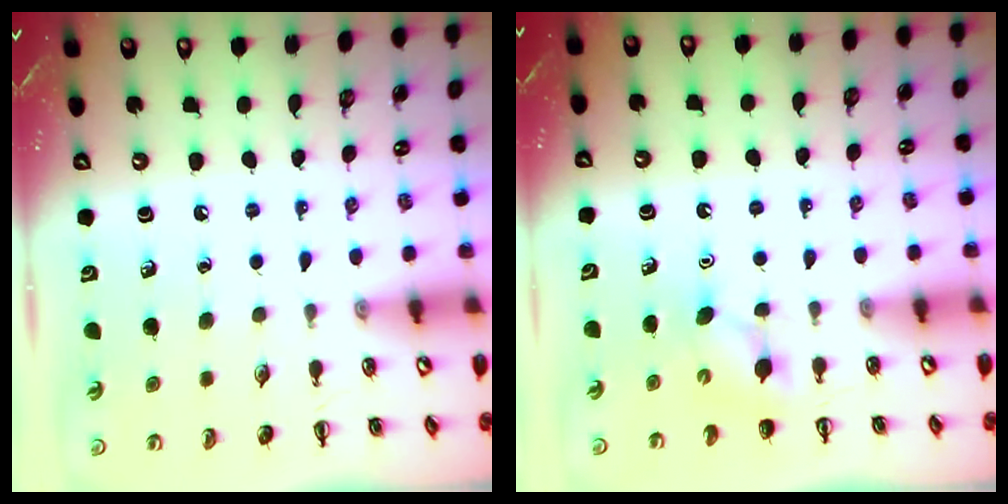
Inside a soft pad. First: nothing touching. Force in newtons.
{"total": 3.6, "press": 3.4, "slide": 1.1}